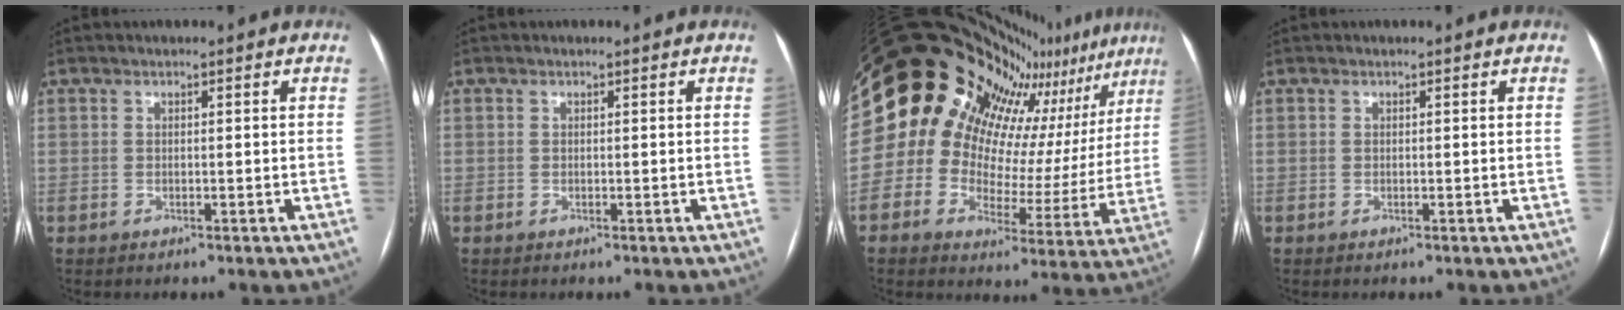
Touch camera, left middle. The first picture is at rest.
{"total": 0.0}
{"total": 17.0, "force": [13.1, 6.4, 8.7], "torque": [-0.133, -0.005, 0.154]}
{"total": 0.0}